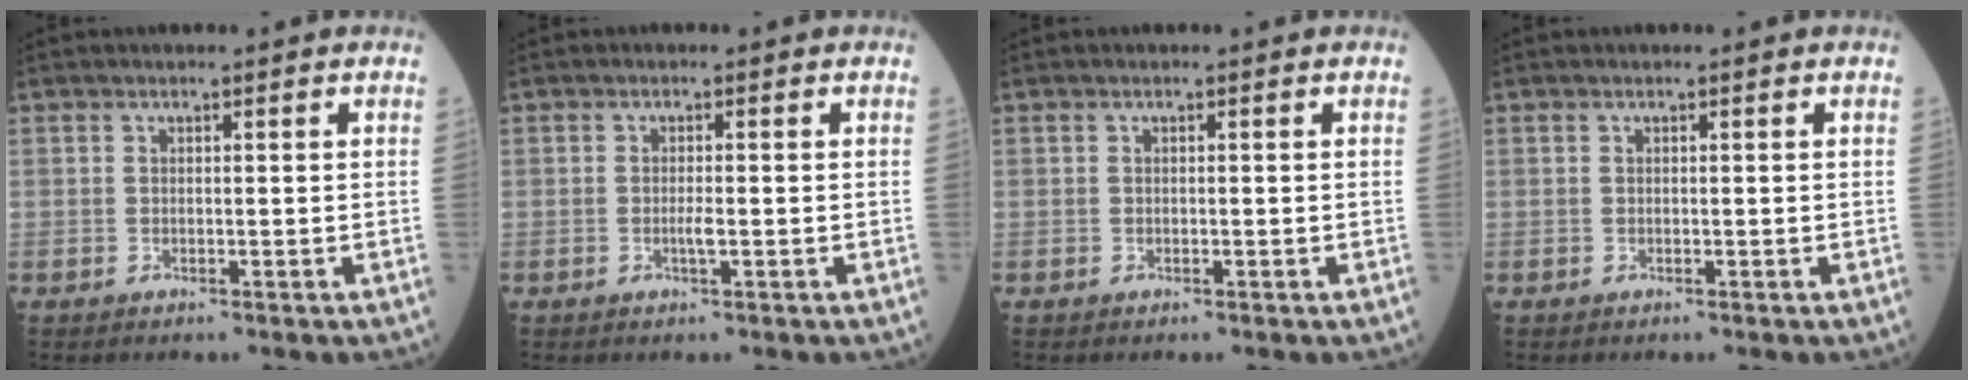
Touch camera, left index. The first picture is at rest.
{"total": 1.4, "force": [-0.4, 0.0, 1.3], "torque": [-0.028, -0.002, -0.007]}
{"total": 0.0}
{"total": 0.0}